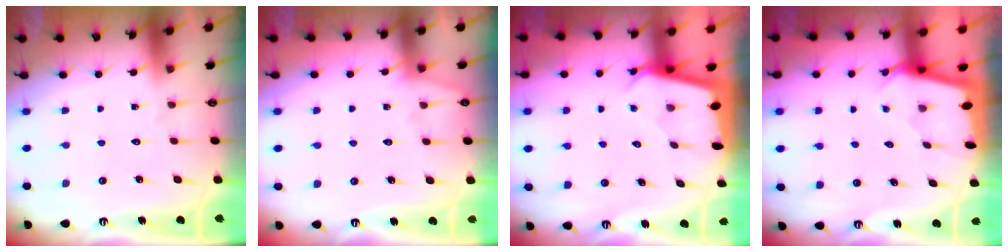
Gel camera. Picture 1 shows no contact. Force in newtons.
{"total": 2.6, "press": 2.6, "slide": 0.4}
{"total": 2.5, "press": 2.5, "slide": 0.3}
{"total": 1.7, "press": 1.6, "slide": 0.2}